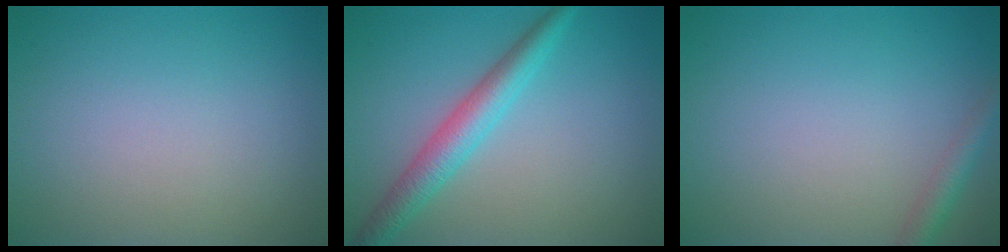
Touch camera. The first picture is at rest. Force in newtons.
{"total": 3.6, "press": 3.6, "slide": 0.1}
{"total": 1.8, "press": 1.8, "slide": 0.1}